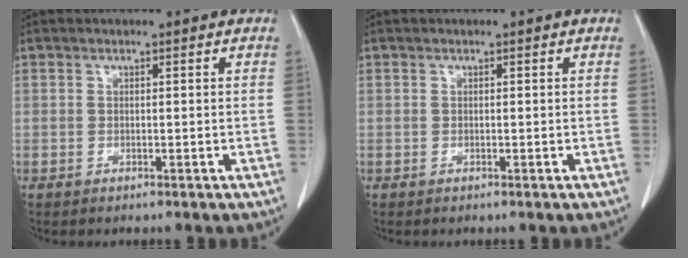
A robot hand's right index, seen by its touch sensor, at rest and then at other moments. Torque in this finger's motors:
{"motor_torque": [0.00, 0.00, 0.00, 0.00]}